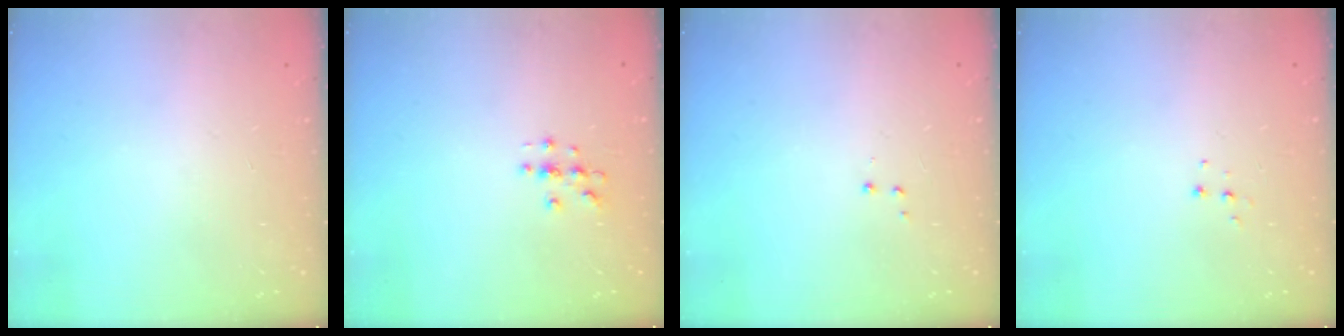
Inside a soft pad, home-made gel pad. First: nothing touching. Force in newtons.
{"total": 3.1, "press": 3.1, "slide": 0.3}
{"total": 2.8, "press": 2.7, "slide": 0.5}
{"total": 4.5, "press": 4.5, "slide": 0.4}